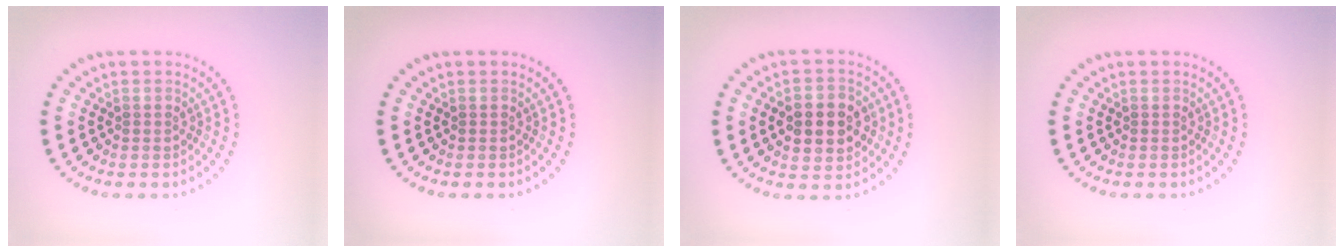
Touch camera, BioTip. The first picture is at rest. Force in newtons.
{"total": 0.0}
{"total": 5.1, "press": 5.1, "slide": 0.3}
{"total": 0.0}